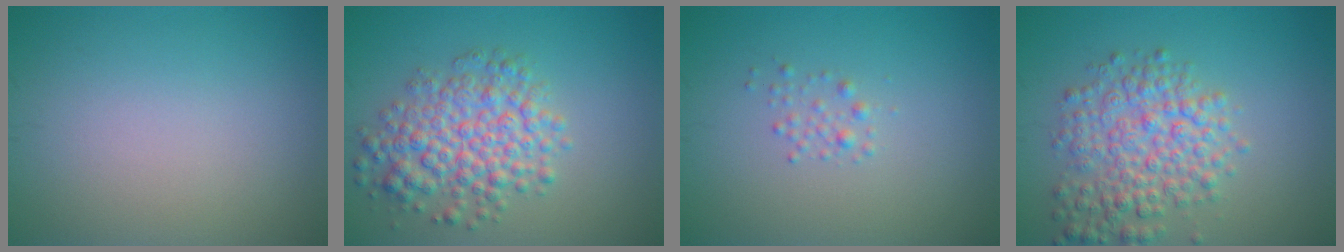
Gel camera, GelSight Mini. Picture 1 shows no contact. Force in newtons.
{"total": 5.6, "press": 5.6, "slide": 0.1}
{"total": 1.1, "press": 1.1, "slide": 0.1}
{"total": 5.4, "press": 5.4, "slide": 0.2}